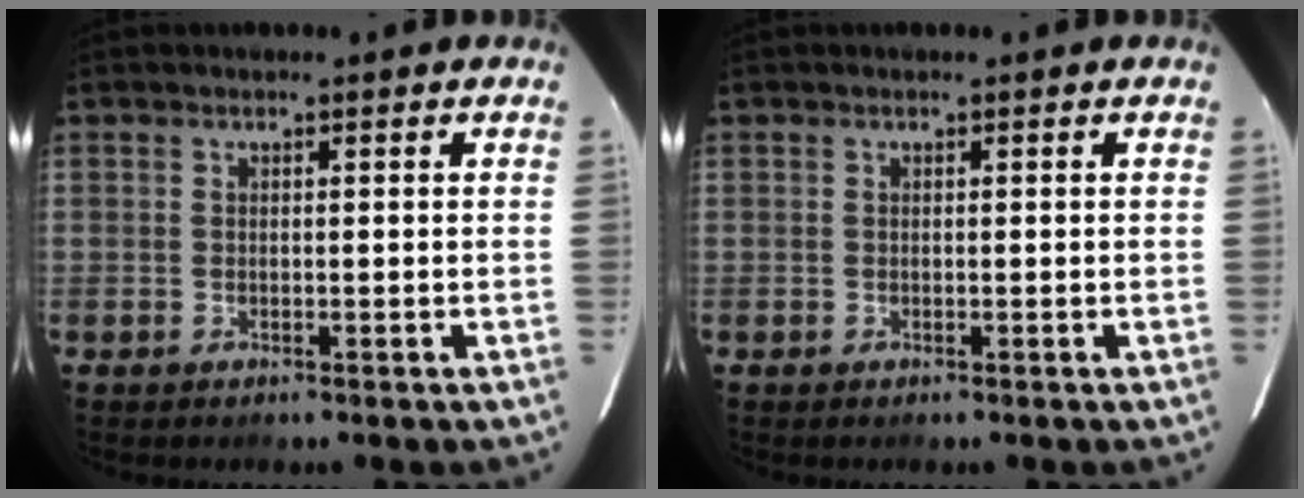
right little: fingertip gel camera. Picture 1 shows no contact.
{"total": 0.0}